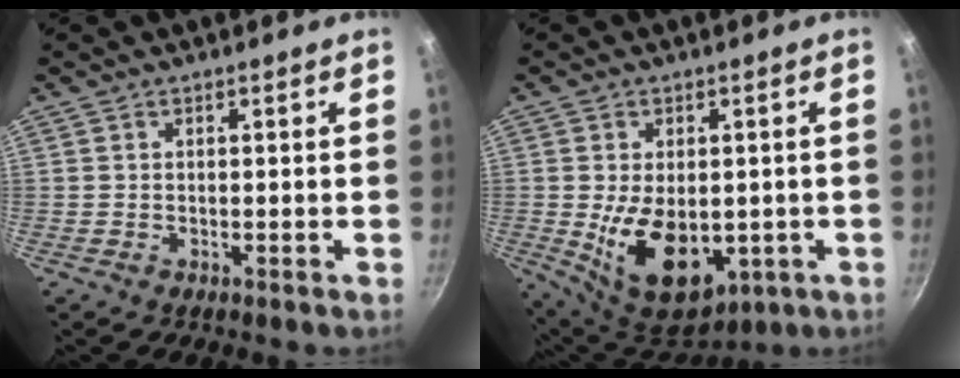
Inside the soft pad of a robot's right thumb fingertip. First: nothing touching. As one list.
[{"total": 14.9, "force": [-2.1, 9.4, 11.3], "torque": [-0.155, -0.016, -0.009]}]